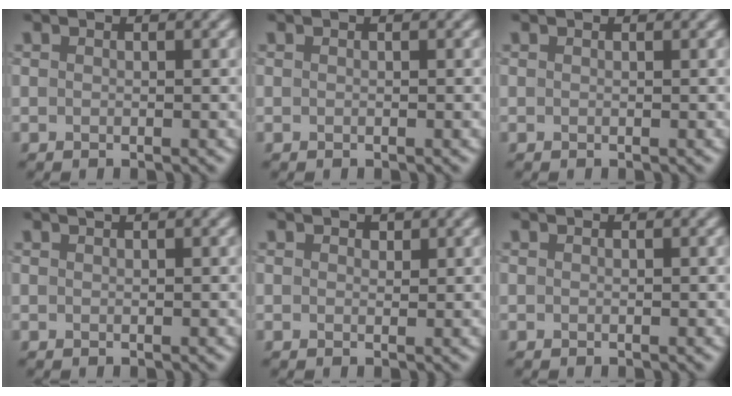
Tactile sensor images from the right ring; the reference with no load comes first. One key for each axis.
{"total": 0.0}
{"total": 0.0}
{"total": 0.9, "fx": 0.6, "fy": 0.2, "fz": 0.6, "tx": -0.004, "ty": 0.002, "tz": 0.006}
{"total": 0.7, "fx": 0.5, "fy": 0.4, "fz": 0.3, "tx": -0.002, "ty": -0.002, "tz": 0.008}
{"total": 0.0}